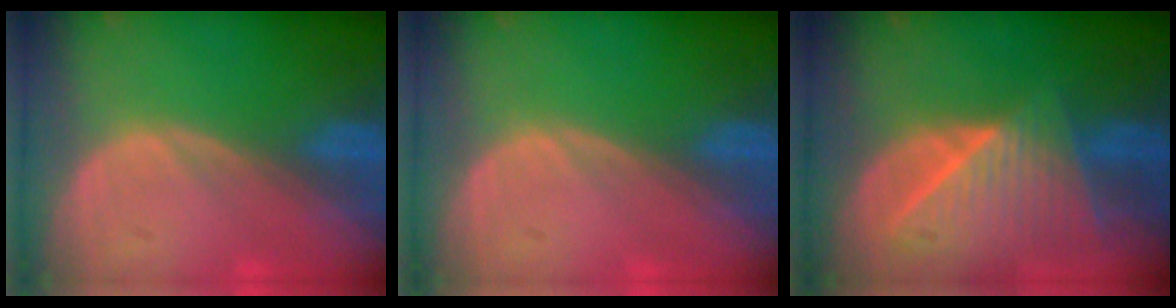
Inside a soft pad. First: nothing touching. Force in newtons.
{"total": 0.0}
{"total": 9.0, "press": 8.0, "slide": 4.1}